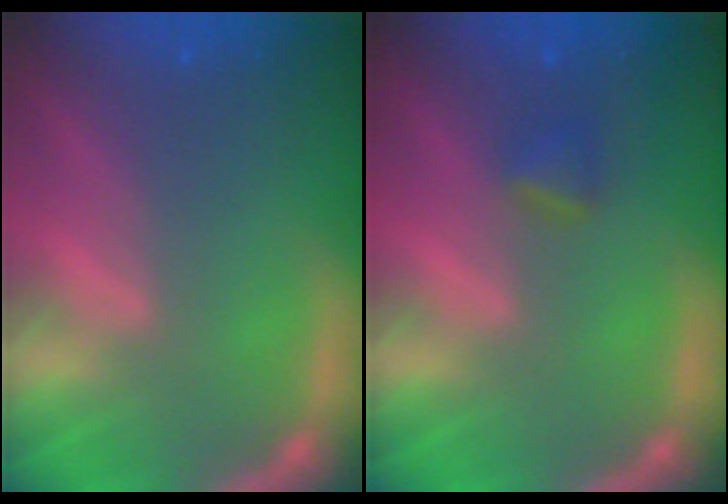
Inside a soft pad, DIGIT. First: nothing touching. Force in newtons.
{"total": 1.4}